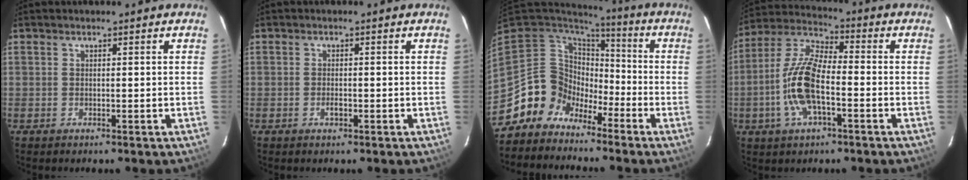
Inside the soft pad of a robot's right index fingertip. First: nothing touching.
{"total": 1.5, "force": [-0.6, 0.8, 1.1], "torque": [-0.021, 0.000, -0.011]}
{"total": 11.2, "force": [-7.0, 8.8, 0.7], "torque": [-0.036, 0.038, -0.134]}
{"total": 13.0, "force": [-3.6, 5.1, 11.4], "torque": [-0.244, 0.003, -0.075]}